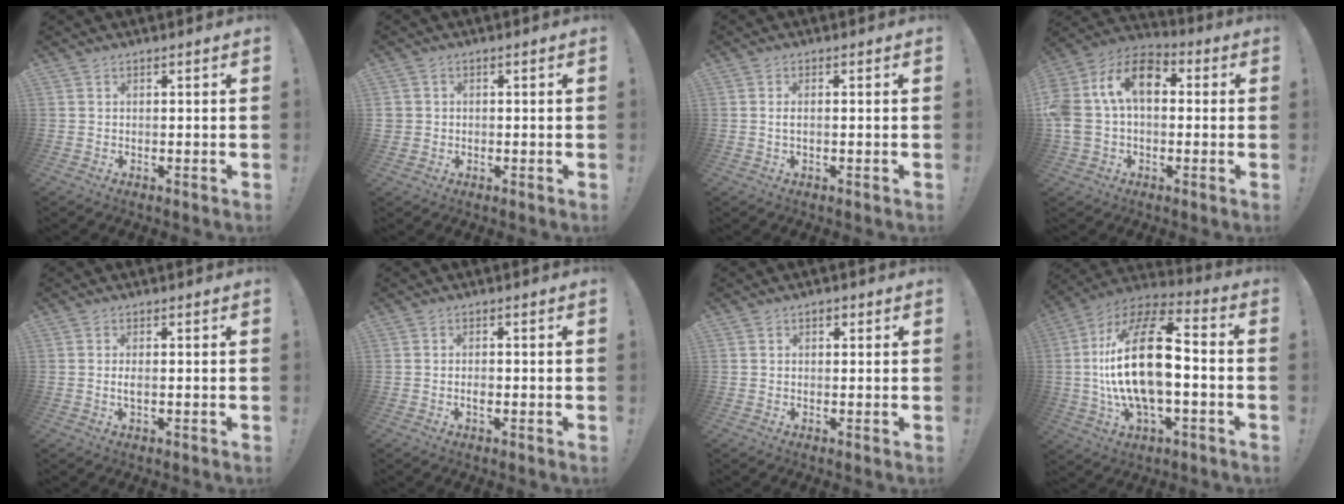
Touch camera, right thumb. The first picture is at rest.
{"total": 2.2, "force": [-0.2, 2.1, 0.6], "torque": [-0.005, 0.002, -0.003]}
{"total": 1.9, "force": [-0.1, 0.5, 1.9], "torque": [-0.028, 0.000, -0.003]}
{"total": 17.1, "force": [3.5, 11.4, 12.3], "torque": [-0.232, 0.015, 0.065]}
{"total": 1.8, "force": [-0.2, 0.4, 1.7], "torque": [-0.025, -0.002, -0.005]}
{"total": 1.6, "force": [-0.7, 0.7, 1.2], "torque": [-0.015, -0.001, -0.013]}
{"total": 1.0, "force": [0.3, 0.8, 0.6], "torque": [-0.008, 0.002, 0.004]}
{"total": 24.9, "force": [-1.2, 11.3, 22.2], "torque": [-0.409, 0.012, -0.021]}